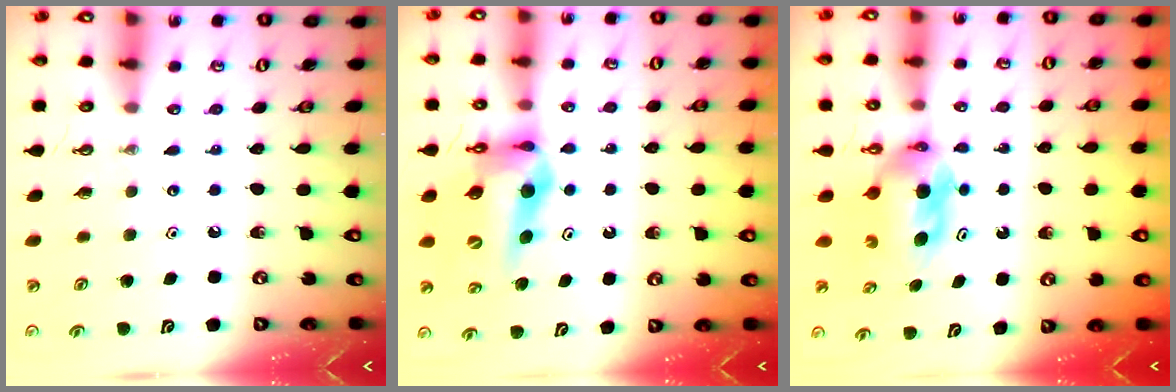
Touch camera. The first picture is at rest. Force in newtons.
{"total": 14.3, "press": 13.7, "slide": 4.2}
{"total": 6.2, "press": 5.5, "slide": 2.9}